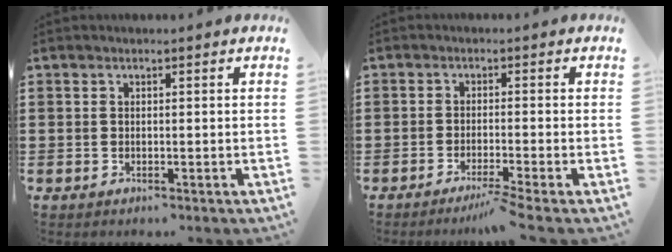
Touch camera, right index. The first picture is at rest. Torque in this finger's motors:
{"motor_torque": [0.50, 1.35, 0.00, 0.00]}